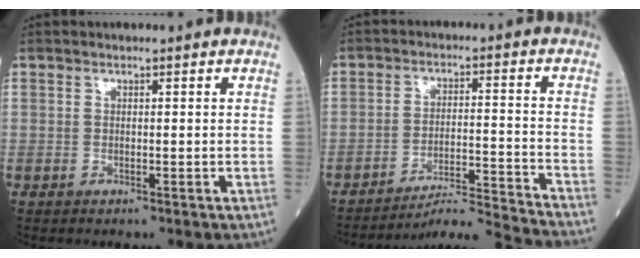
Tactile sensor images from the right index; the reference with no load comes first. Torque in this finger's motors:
{"motor_torque": [-0.52, -0.44, -0.55, -0.21]}